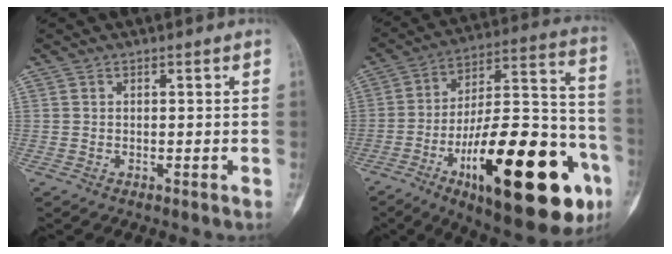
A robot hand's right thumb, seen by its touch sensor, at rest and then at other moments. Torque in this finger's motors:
{"motor_torque": [2.03, 2.98, 2.31, -0.47, 0.26]}